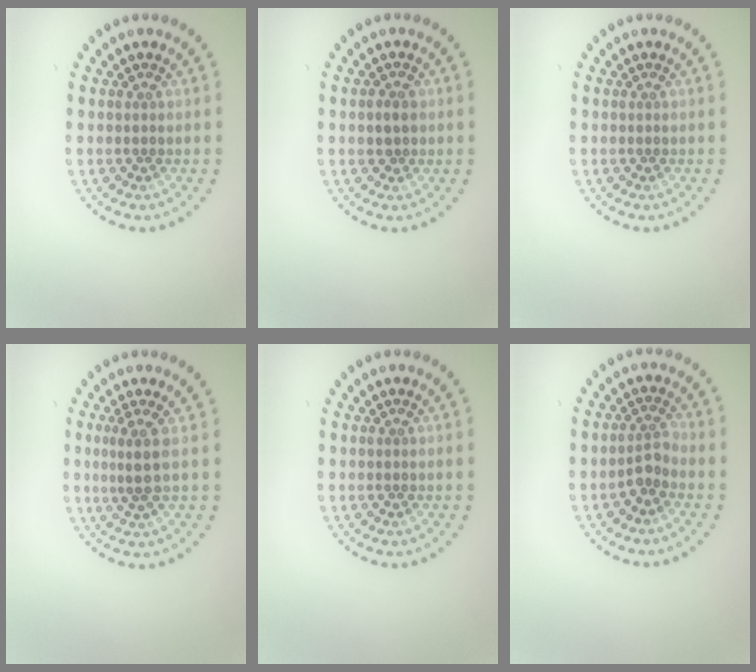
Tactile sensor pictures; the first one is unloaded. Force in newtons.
{"total": 1.5, "press": 1.4, "slide": 0.3}
{"total": 0.0}
{"total": 2.0, "press": 1.3, "slide": 1.5}
{"total": 0.0}
{"total": 1.9, "press": 1.4, "slide": 1.2}